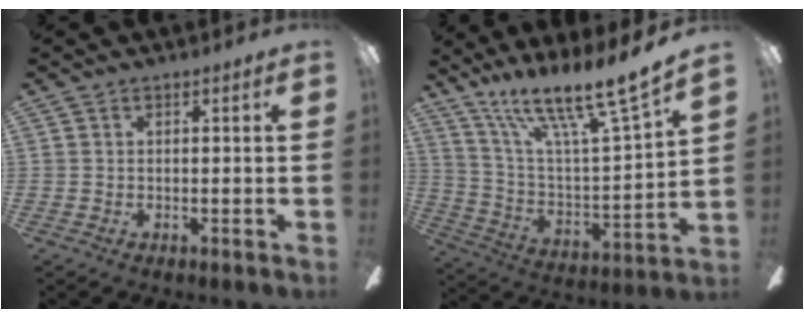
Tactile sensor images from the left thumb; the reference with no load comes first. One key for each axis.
{"total": 18.2, "fx": 15.5, "fy": 1.1, "fz": 9.6, "tx": -0.172, "ty": -0.111, "tz": 0.252}